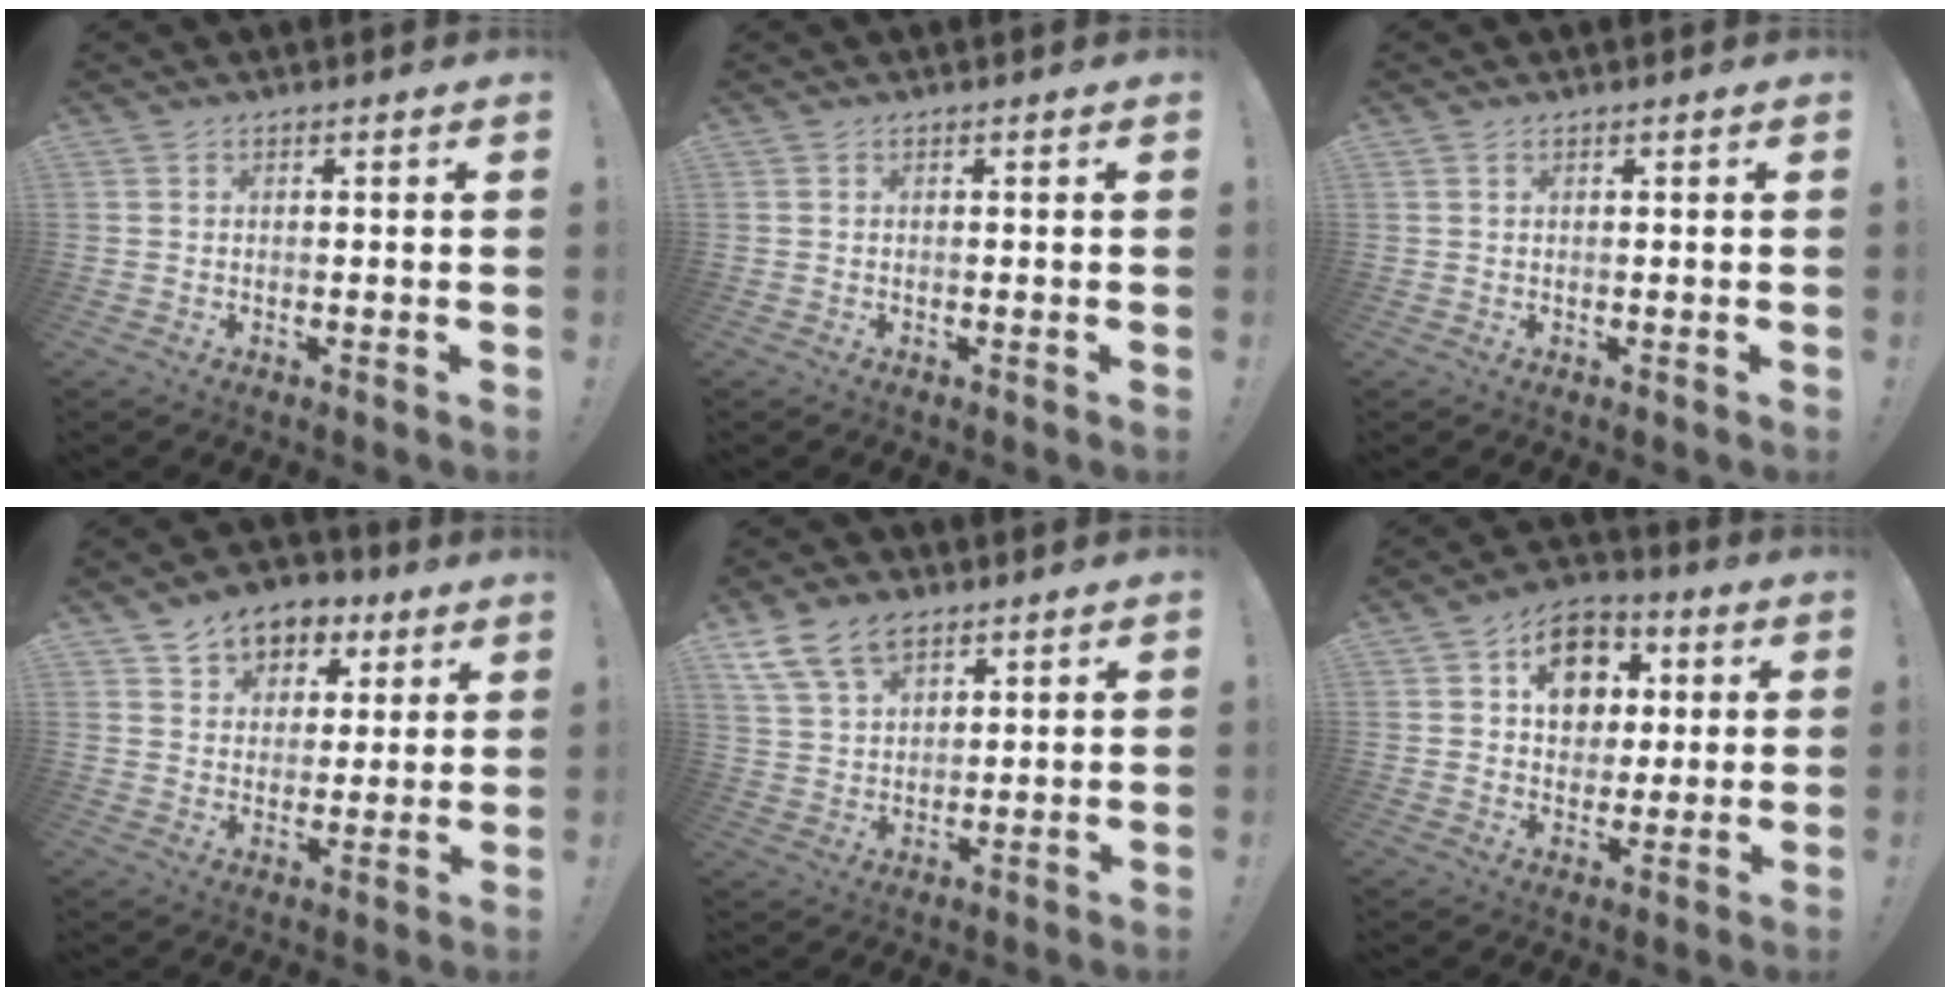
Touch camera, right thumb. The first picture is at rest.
{"total": 0.0}
{"total": 0.6, "force": [0.4, 0.3, 0.3], "torque": [-0.005, 0.001, 0.007]}
{"total": 8.4, "force": [4.8, 6.5, 2.3], "torque": [-0.027, -0.032, 0.094]}
{"total": 11.3, "force": [7.3, 6.8, 5.2], "torque": [-0.091, -0.033, 0.144]}
{"total": 12.1, "force": [4.0, 9.8, 5.9], "torque": [-0.074, -0.008, 0.077]}